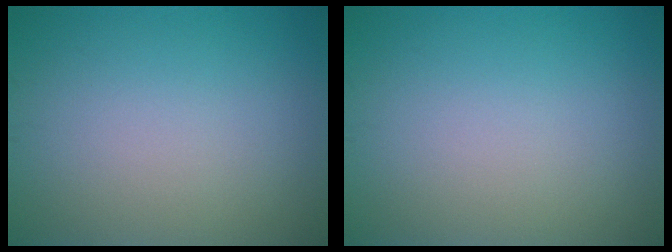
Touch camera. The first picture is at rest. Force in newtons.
{"total": 0.0}